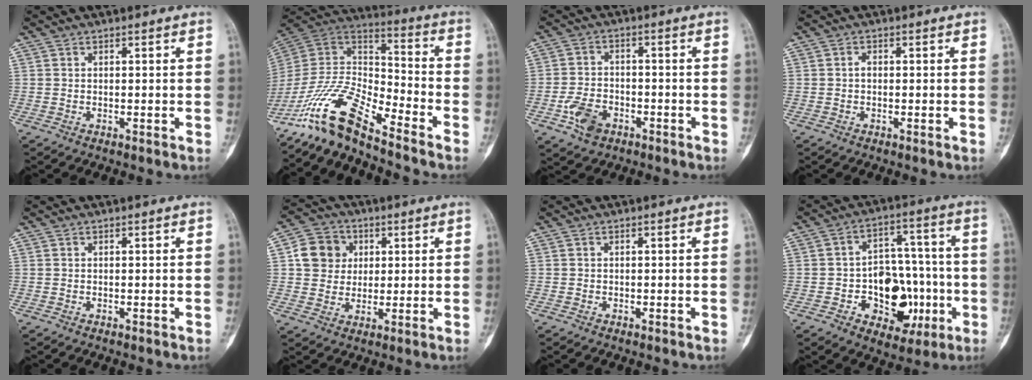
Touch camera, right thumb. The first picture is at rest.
{"total": 14.8, "force": [-12.1, 3.2, 7.9], "torque": [-0.151, 0.084, -0.237]}
{"total": 6.4, "force": [-3.2, 4.3, 3.6], "torque": [-0.063, 0.018, -0.055]}
{"total": 1.0, "force": [-0.2, 0.6, 0.7], "torque": [-0.008, 0.003, -0.006]}
{"total": 0.0}
{"total": 8.4, "force": [1.7, 7.6, 3.1], "torque": [-0.025, 0.000, 0.024]}
{"total": 0.0}
{"total": 16.2, "force": [-4.4, 11.1, 10.9], "torque": [-0.103, 0.041, -0.058]}